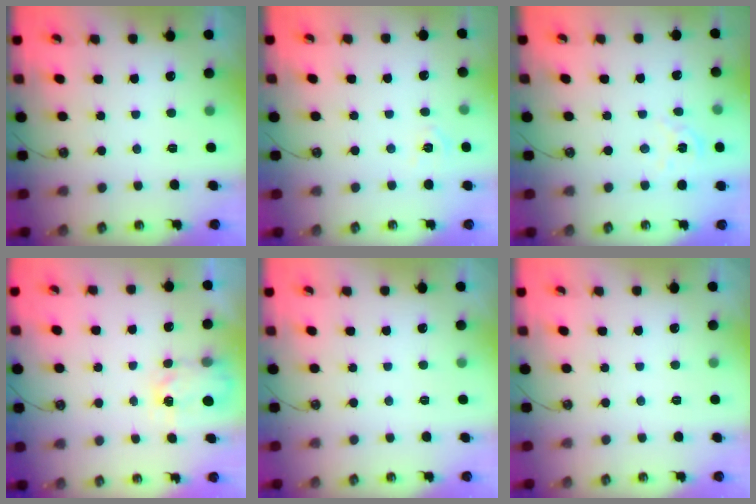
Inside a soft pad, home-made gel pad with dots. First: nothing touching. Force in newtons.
{"total": 4.8, "press": 4.7, "slide": 0.6}
{"total": 3.1, "press": 3.1, "slide": 0.3}
{"total": 4.3, "press": 4.3, "slide": 0.4}
{"total": 0.0}
{"total": 0.0}